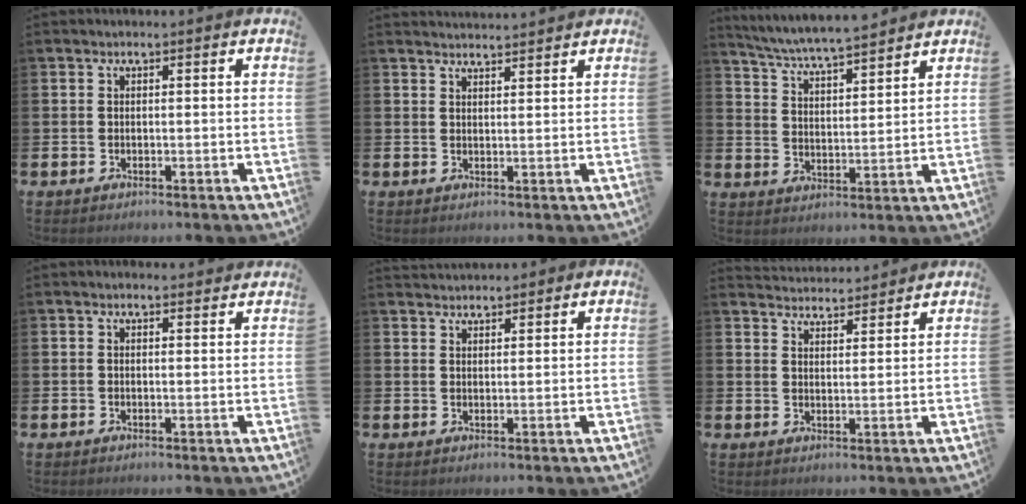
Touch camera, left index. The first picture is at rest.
{"total": 2.6, "force": [2.6, 0.2, 0.1], "torque": [0.009, -0.019, 0.044]}
{"total": 5.9, "force": [5.8, -0.2, 1.1], "torque": [-0.047, -0.039, 0.102]}
{"total": 0.7, "force": [0.6, 0.3, 0.2], "torque": [0.006, 0.001, 0.008]}
{"total": 2.3, "force": [2.2, 0.7, 0.0], "torque": [0.009, -0.009, 0.038]}
{"total": 3.7, "force": [3.6, 0.5, -0.4], "torque": [0.006, -0.025, 0.065]}